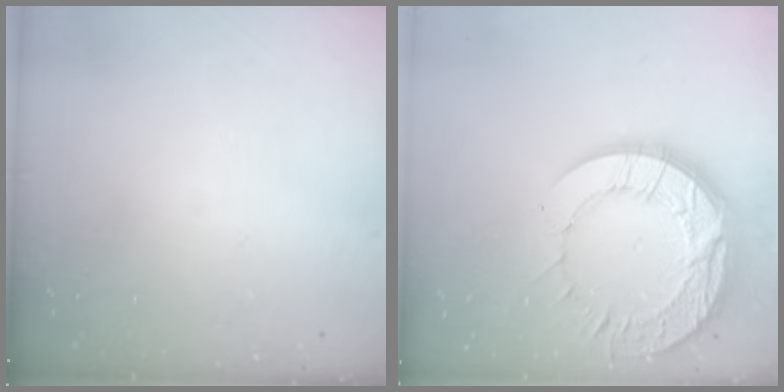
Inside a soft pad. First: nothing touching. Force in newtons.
{"total": 20.2, "press": 20.1, "slide": 1.8}